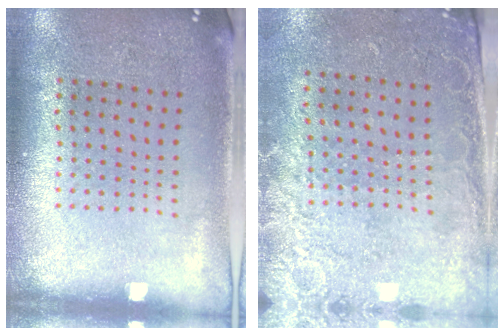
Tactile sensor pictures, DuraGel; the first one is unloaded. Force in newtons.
{"total": 2.5, "press": 2.0, "slide": 1.5}